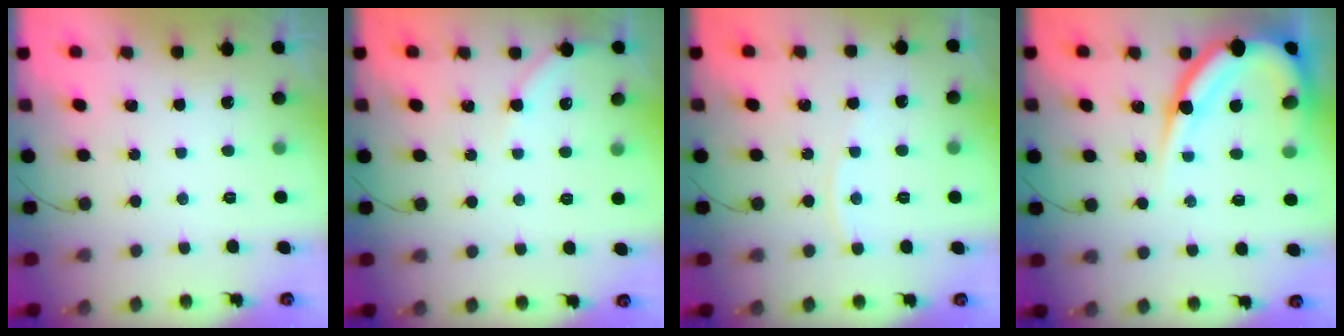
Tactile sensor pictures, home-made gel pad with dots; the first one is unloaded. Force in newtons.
{"total": 4.0, "press": 4.0, "slide": 0.5}
{"total": 2.8, "press": 2.8, "slide": 0.4}
{"total": 14.6, "press": 14.5, "slide": 1.0}